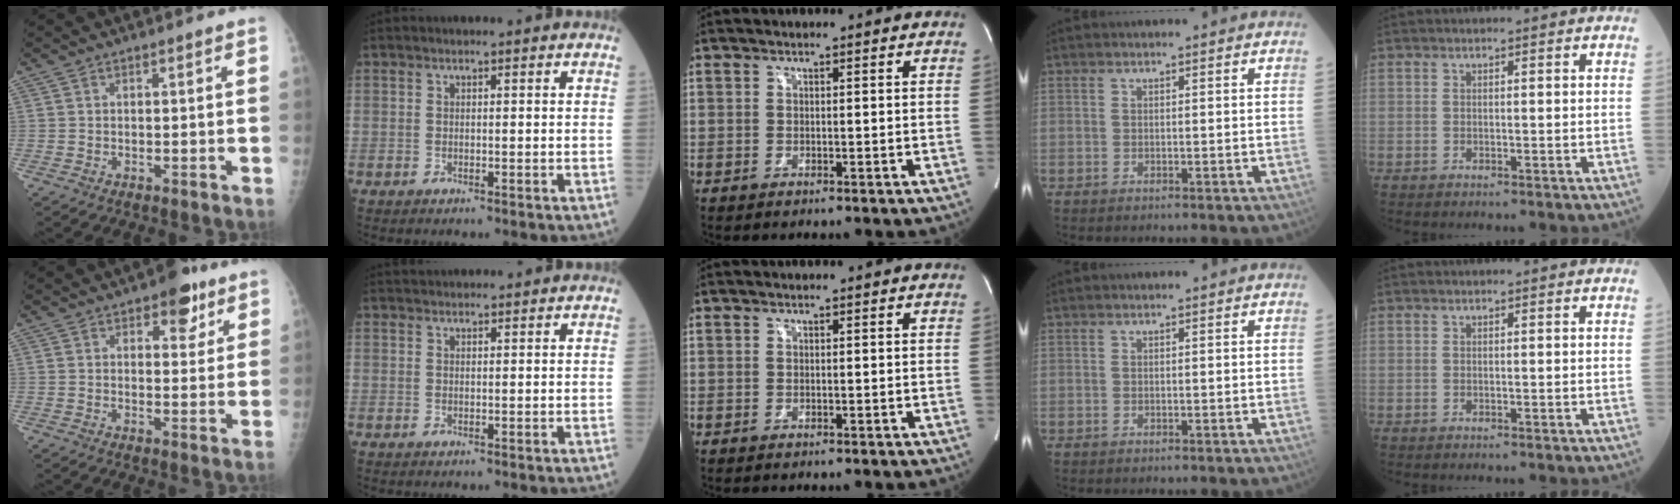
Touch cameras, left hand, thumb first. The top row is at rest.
{"thumb": {"total": 6.7, "force": [3.9, 3.6, 4.1], "torque": [-0.021, -0.016, 0.048]}, "index": {"total": 3.3, "force": [3.2, 0.4, 0.8], "torque": [-0.009, 0.033, 0.048]}}